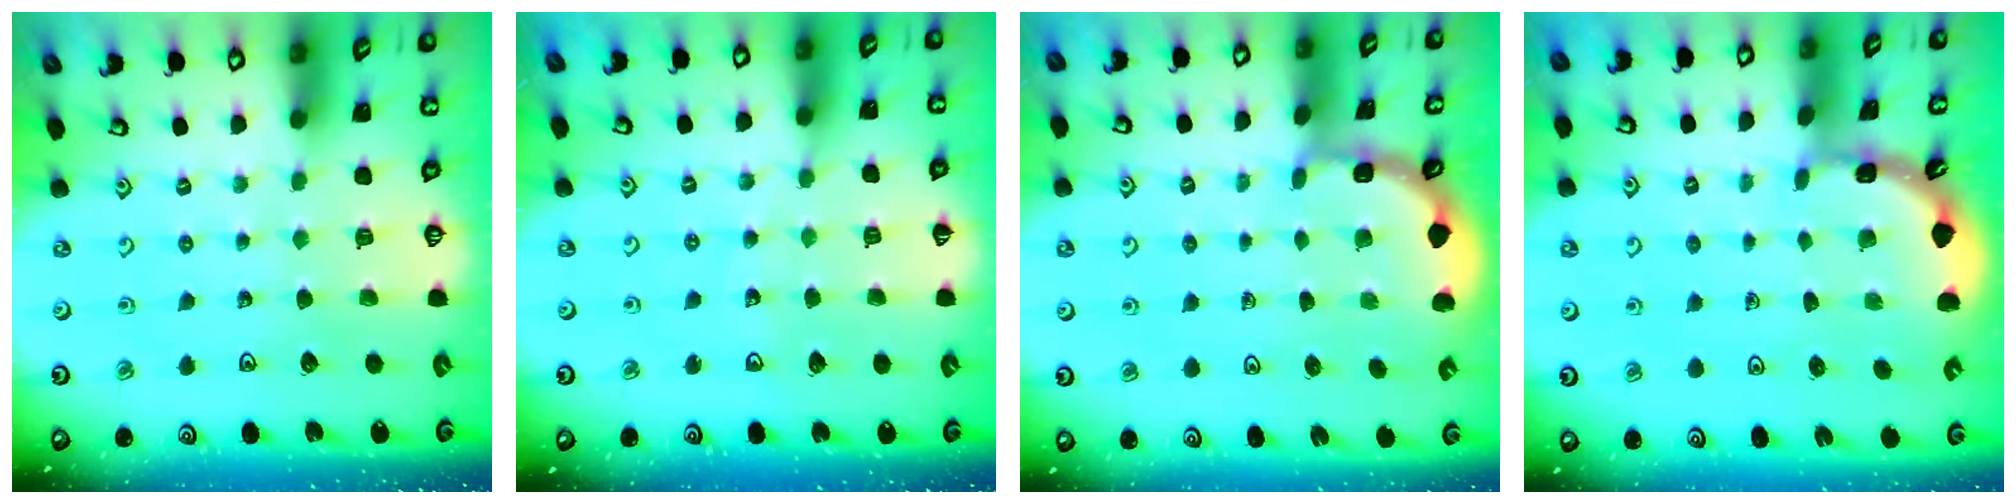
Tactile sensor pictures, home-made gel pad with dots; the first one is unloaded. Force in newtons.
{"total": 6.3, "press": 6.0, "slide": 2.0}
{"total": 2.1, "press": 2.1, "slide": 0.2}
{"total": 1.7, "press": 1.7, "slide": 0.1}